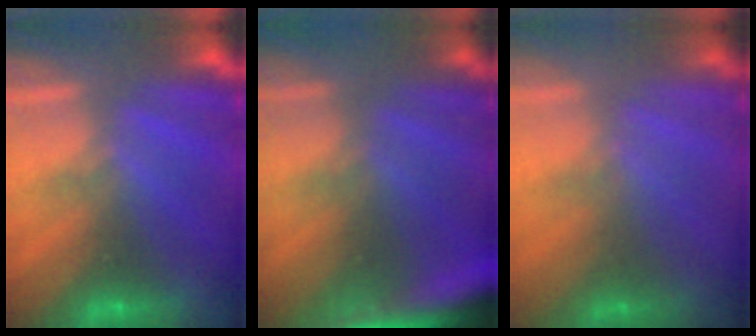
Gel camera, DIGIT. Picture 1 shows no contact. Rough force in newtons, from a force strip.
{"total": 6.1}
{"total": 1.3}